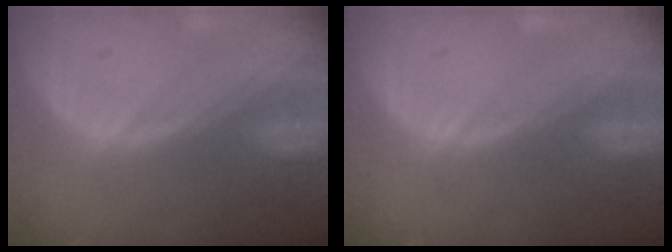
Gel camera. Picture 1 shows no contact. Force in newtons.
{"total": 0.0}